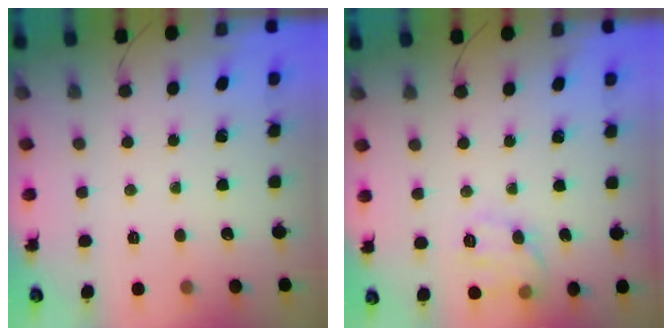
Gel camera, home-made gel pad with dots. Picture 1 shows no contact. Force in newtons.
{"total": 10.7, "press": 10.7, "slide": 1.0}